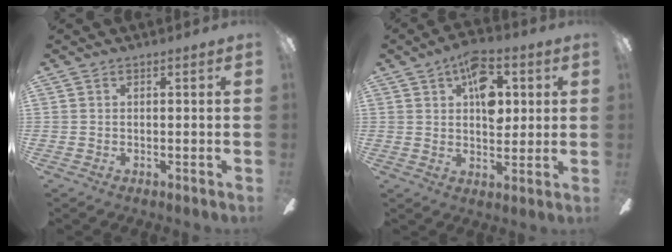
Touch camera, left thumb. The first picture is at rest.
{"total": 11.3, "force": [4.0, 6.5, 8.3], "torque": [-0.105, -0.005, 0.067]}